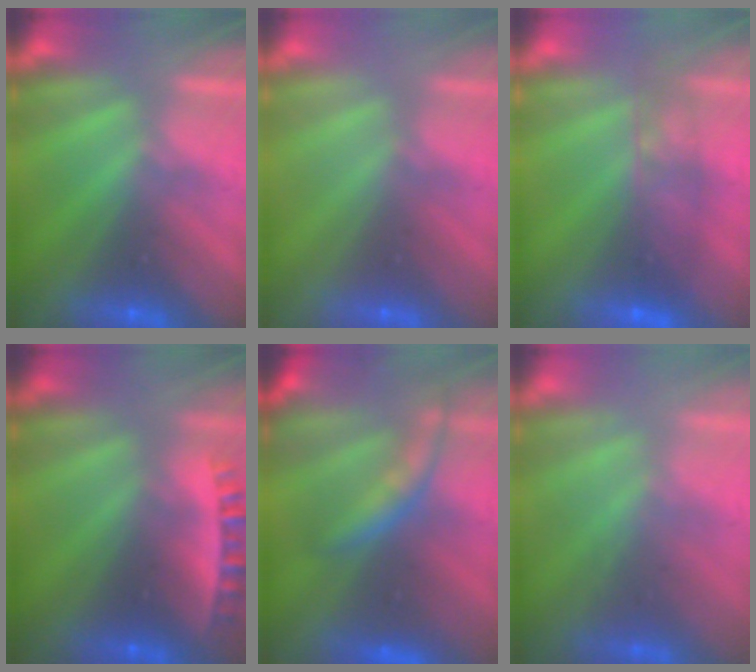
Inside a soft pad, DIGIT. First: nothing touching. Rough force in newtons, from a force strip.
{"total": 2.9}
{"total": 7.1}
{"total": 2.4}
{"total": 7.4}
{"total": 2.1}